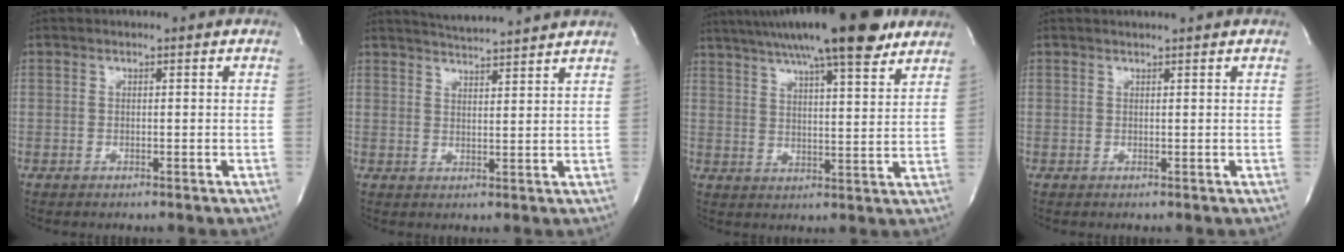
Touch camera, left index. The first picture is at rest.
{"total": 8.3, "force": [7.9, -0.7, 2.4], "torque": [-0.052, 0.008, 0.112]}
{"total": 21.0, "force": [16.0, 2.8, 13.2], "torque": [-0.223, 0.029, 0.227]}
{"total": 1.5, "force": [1.4, -0.3, 0.4], "torque": [-0.007, 0.005, 0.020]}